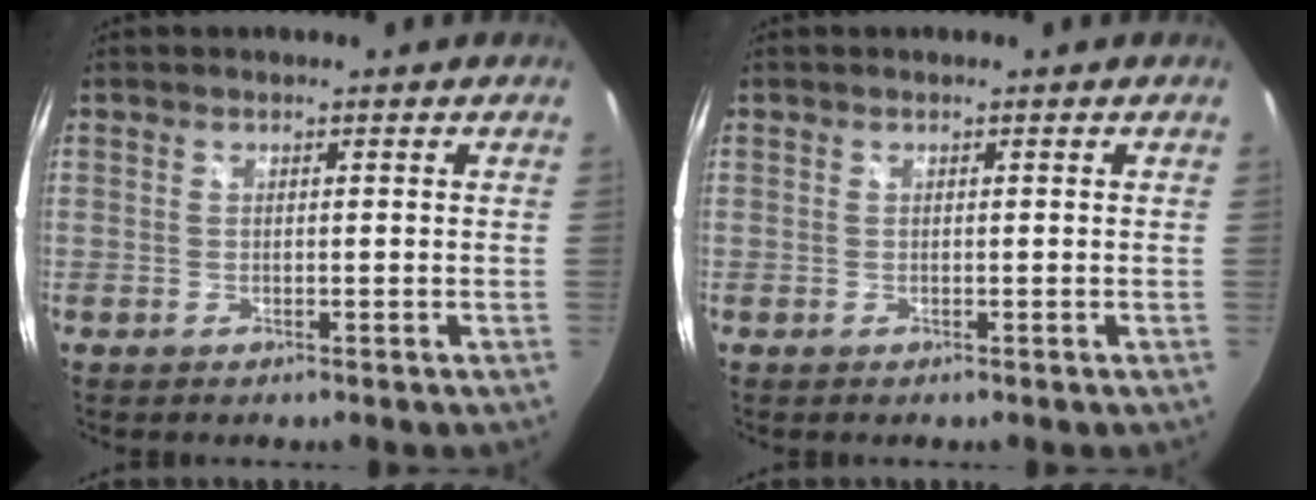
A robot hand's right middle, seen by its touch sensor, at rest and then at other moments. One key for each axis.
{"total": 0.0}